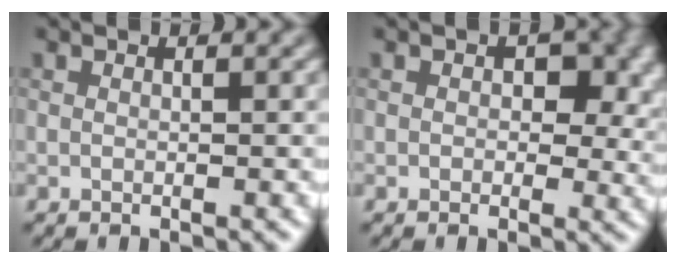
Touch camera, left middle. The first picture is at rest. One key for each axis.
{"total": 5.4, "fx": 1.0, "fy": 3.6, "fz": 3.9, "tx": -0.057, "ty": -0.002, "tz": 0.030}